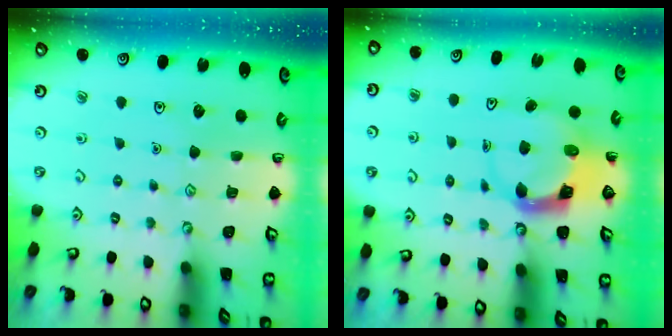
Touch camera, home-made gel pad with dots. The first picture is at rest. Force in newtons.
{"total": 3.7, "press": 3.6, "slide": 0.5}